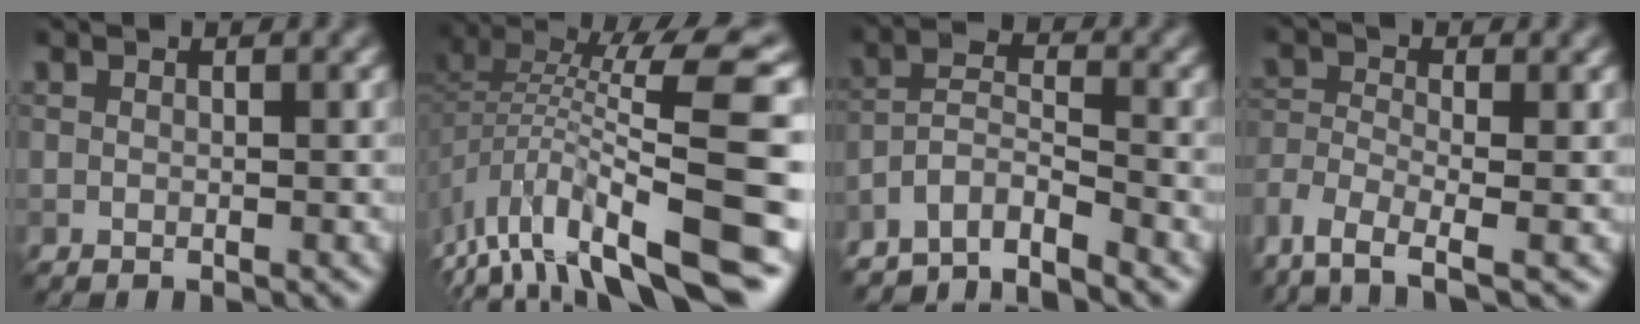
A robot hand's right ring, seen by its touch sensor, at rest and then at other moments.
{"total": 11.0, "force": [-4.0, 2.8, 9.9], "torque": [-0.170, 0.028, -0.060]}
{"total": 5.2, "force": [-4.7, 0.9, 2.1], "torque": [-0.033, 0.001, -0.093]}
{"total": 5.2, "force": [-3.7, 1.6, 3.2], "torque": [-0.069, -0.007, -0.082]}